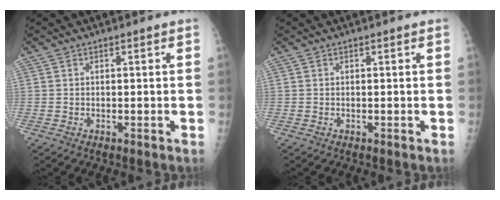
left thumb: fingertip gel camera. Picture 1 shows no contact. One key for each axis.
{"total": 0.0}